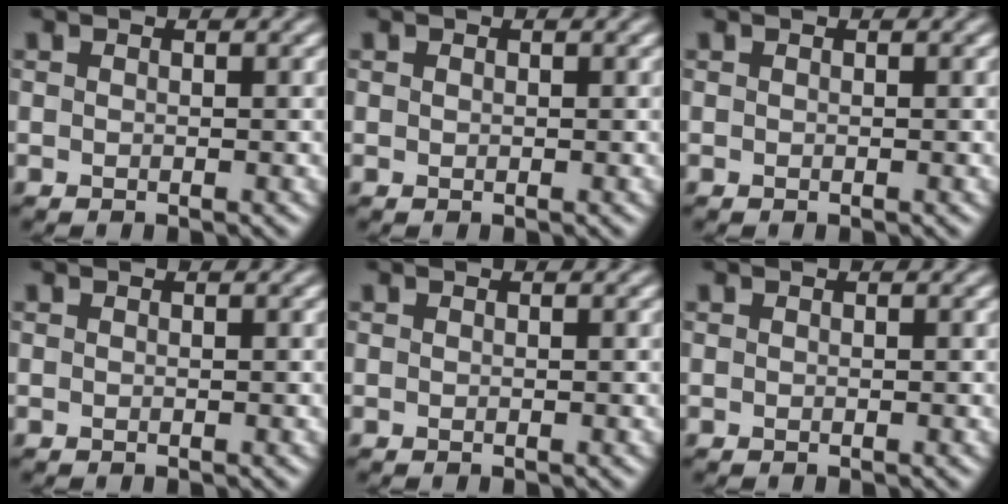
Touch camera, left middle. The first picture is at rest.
{"total": 0.0}
{"total": 0.0}
{"total": 0.0}
{"total": 0.0}
{"total": 0.0}